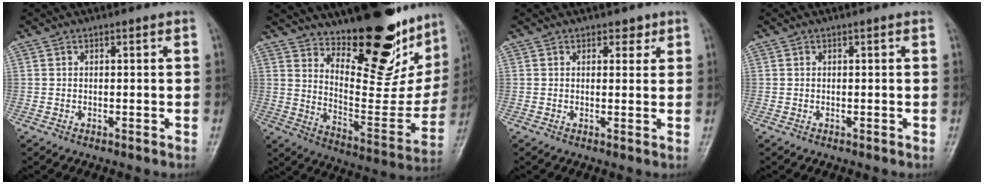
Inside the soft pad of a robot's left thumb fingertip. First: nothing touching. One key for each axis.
{"total": 25.8, "fx": 18.4, "fy": 9.5, "fz": 15.3, "tx": -0.175, "ty": -0.121, "tz": 0.275}
{"total": 2.1, "fx": 1.3, "fy": 1.5, "fz": 0.7, "tx": 0.014, "ty": -0.004, "tz": 0.014}
{"total": 0.0}